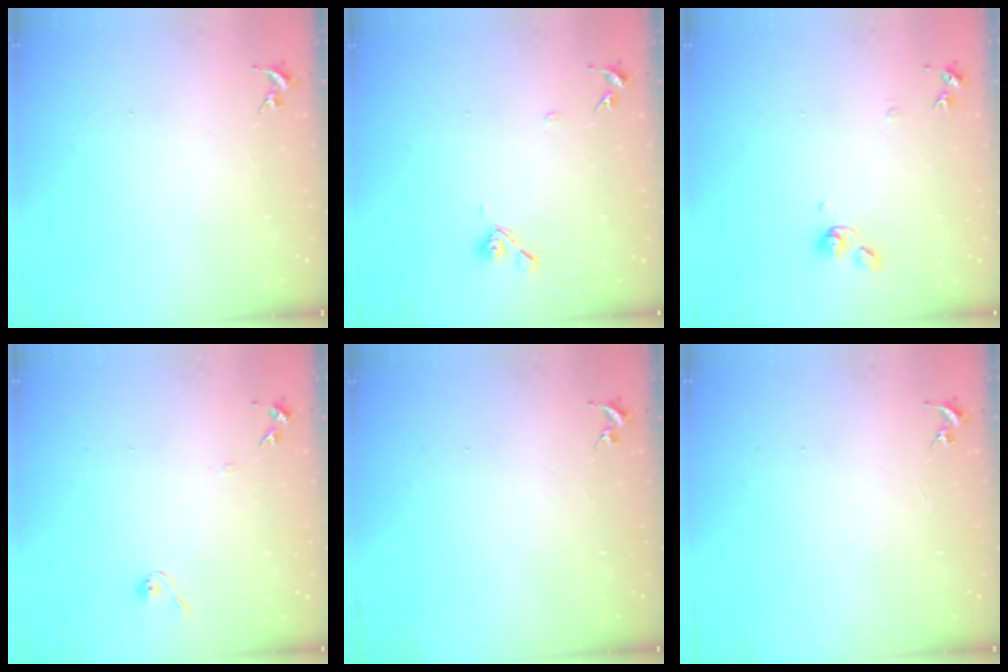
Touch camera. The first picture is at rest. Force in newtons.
{"total": 7.5, "press": 7.3, "slide": 1.6}
{"total": 7.9, "press": 7.9, "slide": 0.8}
{"total": 6.8, "press": 6.8, "slide": 0.6}
{"total": 0.0}
{"total": 0.0}